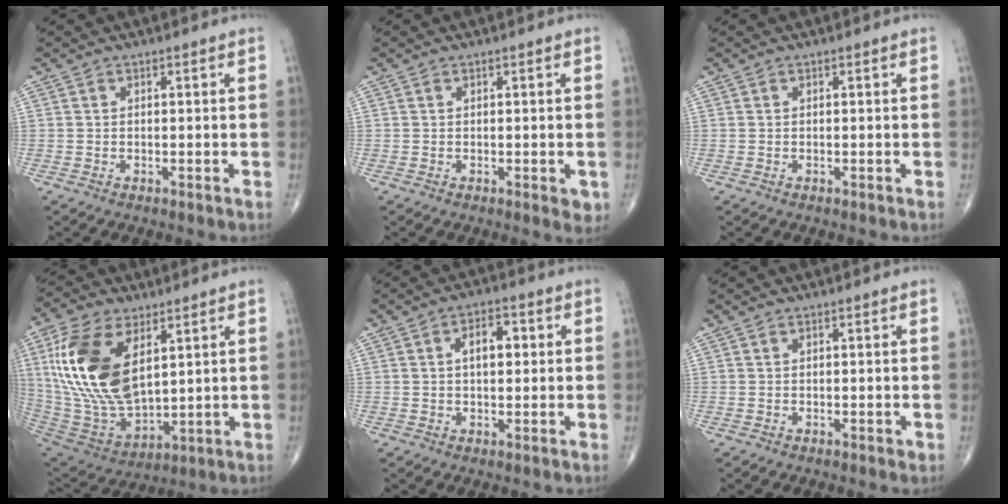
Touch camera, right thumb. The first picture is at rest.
{"total": 2.4, "force": [-0.3, 1.0, 2.1], "torque": [-0.013, -0.003, -0.004]}
{"total": 0.0}
{"total": 21.7, "force": [6.5, 11.5, 17.2], "torque": [-0.339, -0.031, 0.131]}
{"total": 5.9, "force": [1.1, 3.3, 4.7], "torque": [-0.061, 0.009, 0.013]}
{"total": 0.6, "force": [0.1, 0.3, 0.4], "torque": [-0.003, 0.000, 0.002]}